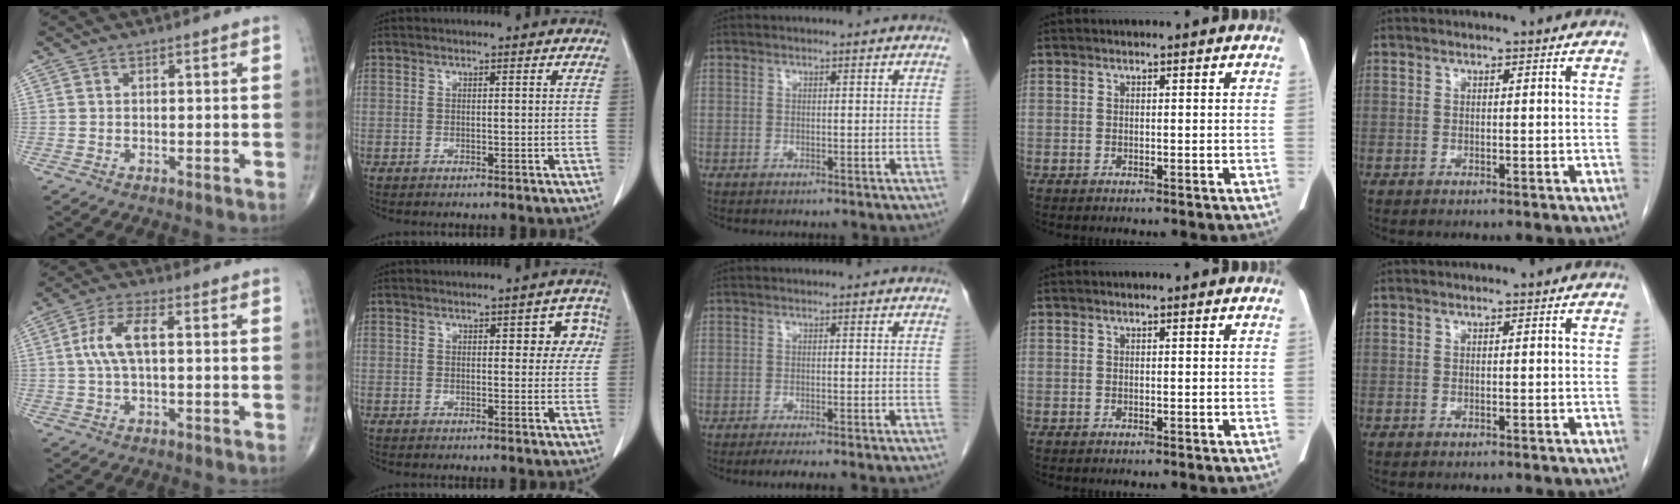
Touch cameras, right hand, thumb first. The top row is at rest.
{"thumb": {"total": 7.2, "force": [0.8, 2.9, 6.5], "torque": [-0.141, 0.018, 0.011]}, "index": {"total": 4.8, "force": [1.6, 2.6, 3.8], "torque": [-0.025, 0.016, 0.015]}, "middle": {"total": 6.5, "force": [-5.6, -0.3, 3.3], "torque": [-0.028, -0.007, -0.078]}}